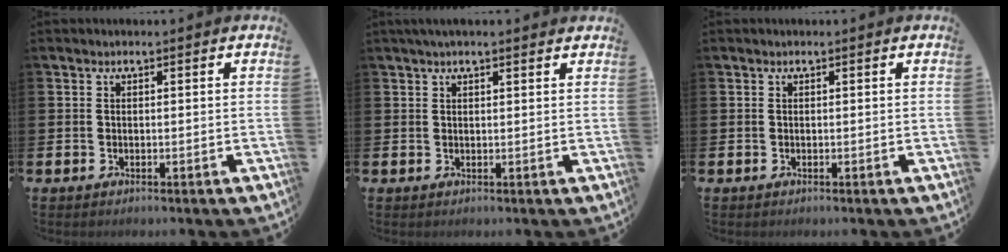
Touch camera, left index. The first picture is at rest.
{"total": 1.8, "force": [1.5, 0.2, 1.1], "torque": [-0.018, 0.004, 0.026]}
{"total": 0.0}